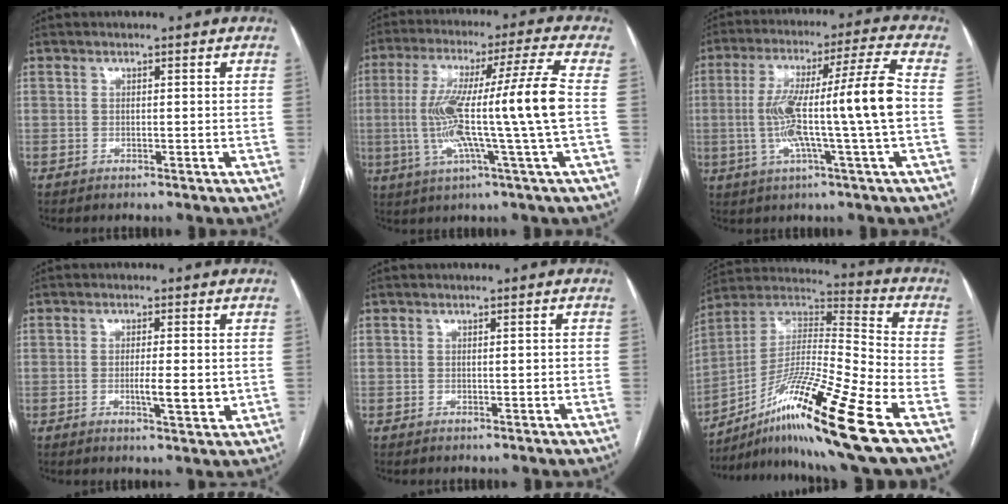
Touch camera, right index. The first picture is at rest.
{"total": 15.7, "force": [-1.3, -1.8, 15.5], "torque": [-0.289, 0.009, -0.028]}
{"total": 14.4, "force": [-1.4, -1.1, 14.3], "torque": [-0.261, 0.017, -0.028]}
{"total": 4.4, "force": [-0.5, 0.8, 4.3], "torque": [-0.073, -0.005, -0.006]}
{"total": 0.5, "force": [0.0, 0.1, 0.5], "torque": [-0.008, 0.001, 0.002]}
{"total": 21.3, "force": [-11.5, -0.5, 17.9], "torque": [-0.322, -0.011, -0.204]}